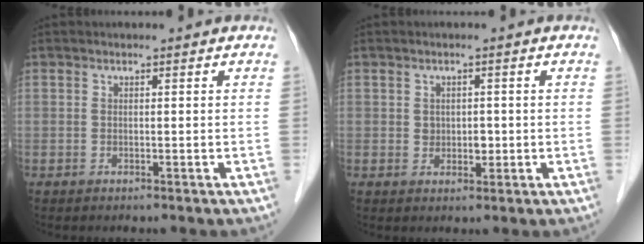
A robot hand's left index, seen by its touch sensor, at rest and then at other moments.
{"total": 2.1, "force": [-0.2, 1.7, 1.3], "torque": [-0.019, -0.002, -0.001]}